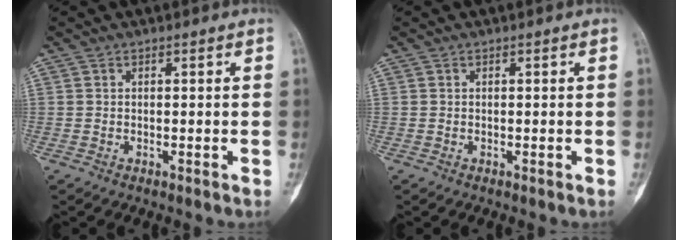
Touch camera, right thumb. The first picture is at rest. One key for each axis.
{"total": 0.0}